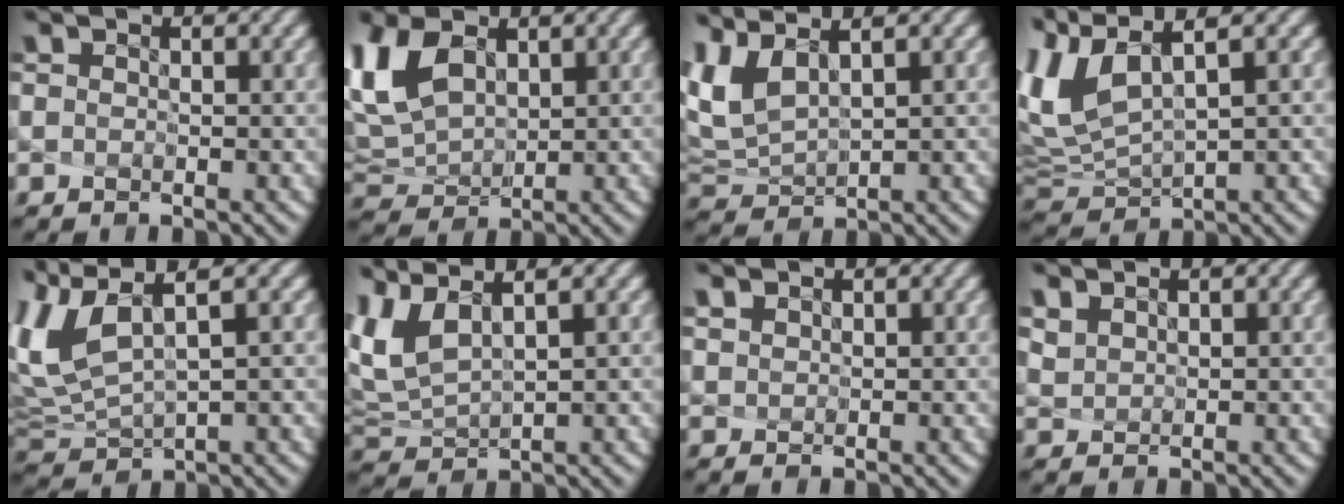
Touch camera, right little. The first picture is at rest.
{"total": 6.7, "force": [2.0, 4.1, 4.9], "torque": [-0.137, 0.005, 0.050]}
{"total": 3.5, "force": [1.8, 1.1, 2.8], "torque": [-0.074, 0.001, 0.053]}
{"total": 5.9, "force": [2.6, 1.9, 5.0], "torque": [-0.130, 0.010, 0.065]}
{"total": 6.0, "force": [2.4, 1.9, 5.1], "torque": [-0.131, 0.011, 0.061]}
{"total": 3.8, "force": [1.7, 1.1, 3.2], "torque": [-0.086, 0.003, 0.051]}
{"total": 1.1, "force": [1.0, 0.4, 0.2], "torque": [-0.017, 0.002, 0.030]}
{"total": 1.8, "force": [1.4, 1.0, 0.6], "torque": [-0.040, 0.000, 0.050]}